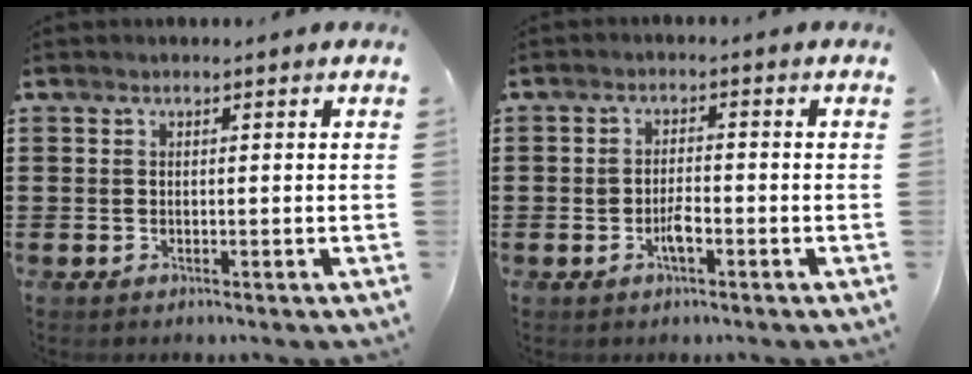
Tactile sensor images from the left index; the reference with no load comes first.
{"total": 3.0, "force": [-1.2, 1.0, 2.6], "torque": [-0.053, 0.003, -0.023]}